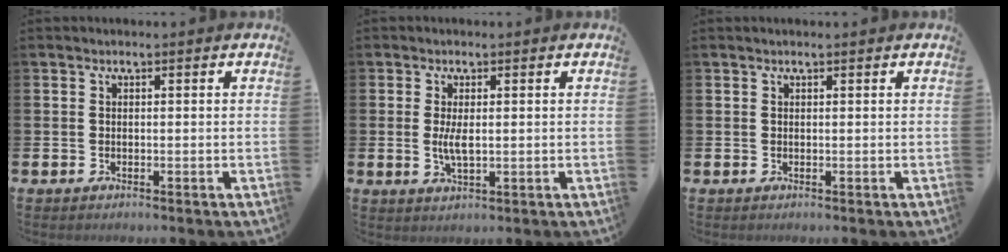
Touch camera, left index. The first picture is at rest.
{"total": 3.1, "force": [0.3, 1.1, 2.9], "torque": [-0.048, -0.002, 0.002]}
{"total": 0.0}